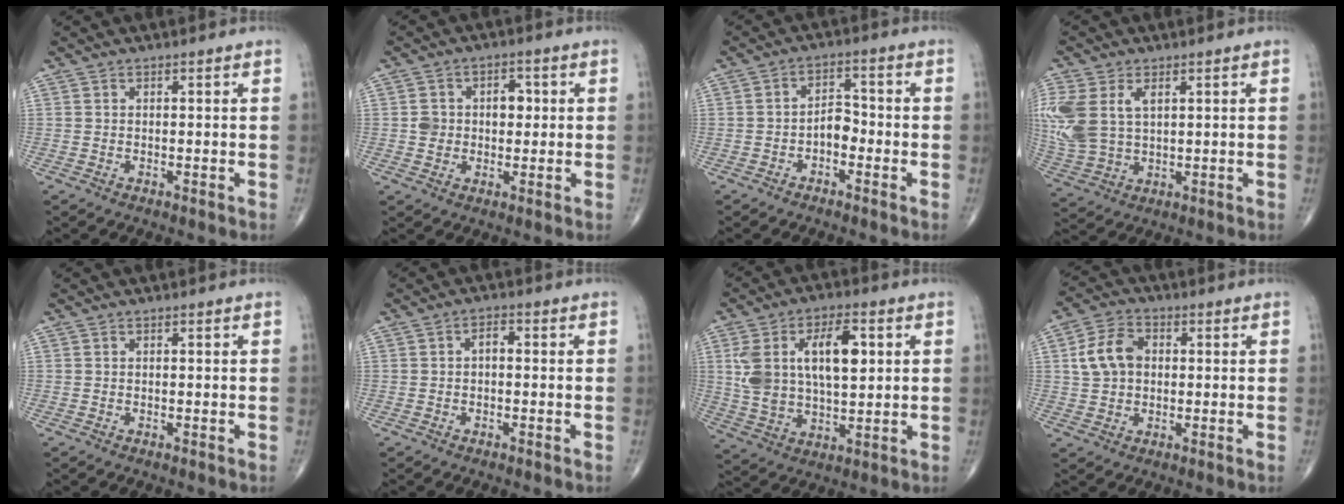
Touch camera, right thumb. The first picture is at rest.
{"total": 6.2, "force": [0.7, 4.7, 4.0], "torque": [-0.039, 0.015, 0.013]}
{"total": 4.1, "force": [-1.7, 2.6, 2.8], "torque": [-0.028, 0.025, -0.036]}
{"total": 14.0, "force": [3.6, 9.0, 10.2], "torque": [-0.260, -0.001, 0.084]}
{"total": 0.0}
{"total": 2.2, "force": [-0.1, 1.2, 1.8], "torque": [-0.025, 0.012, -0.006]}
{"total": 16.3, "force": [3.7, 8.4, 13.4], "torque": [-0.234, 0.002, 0.074]}
{"total": 8.1, "force": [1.0, 6.0, 5.4], "torque": [-0.091, 0.015, 0.015]}